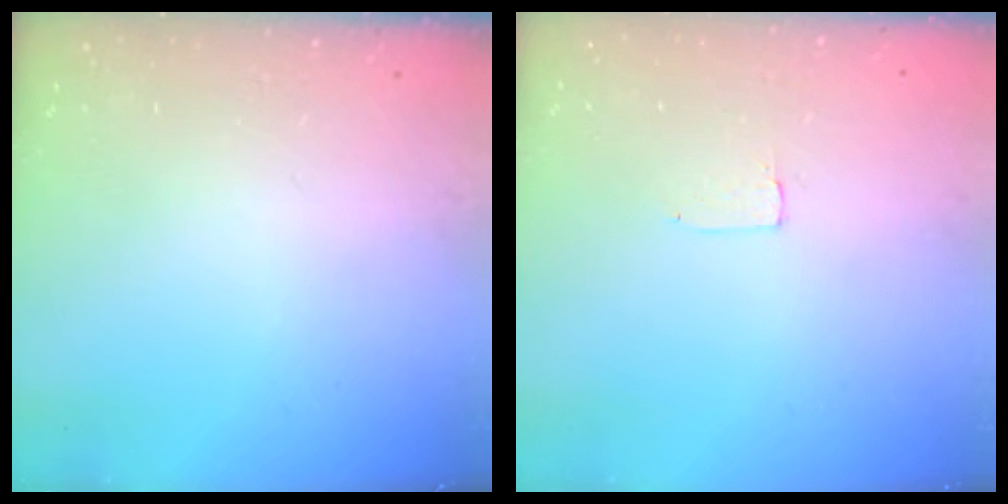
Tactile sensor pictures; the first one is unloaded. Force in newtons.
{"total": 1.7, "press": 1.7, "slide": 0.1}